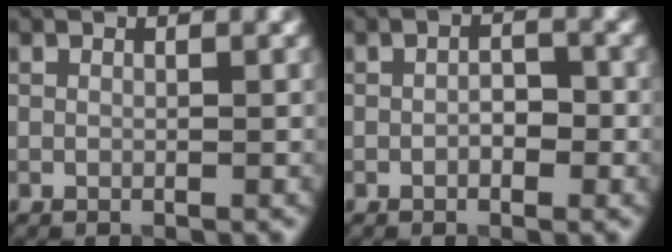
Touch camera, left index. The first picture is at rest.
{"total": 1.8, "force": [-0.5, 1.0, 1.4], "torque": [-0.022, 0.003, -0.009]}